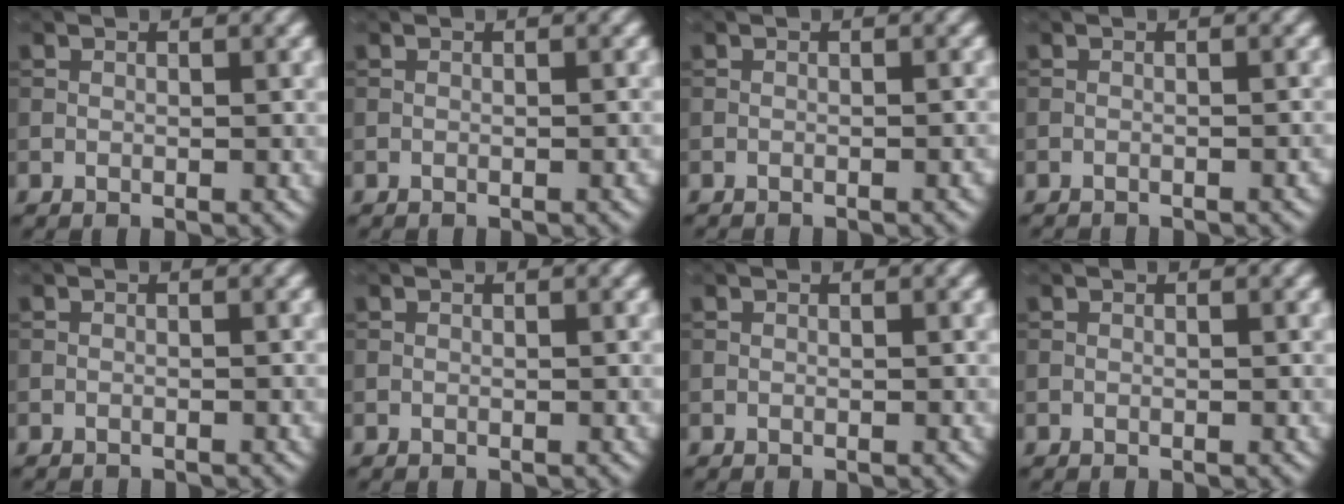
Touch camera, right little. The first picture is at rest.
{"total": 0.6, "force": [-0.5, 0.1, 0.3], "torque": [0.000, 0.001, -0.010]}
{"total": 1.5, "force": [-1.4, 0.3, 0.5], "torque": [0.004, -0.003, -0.023]}
{"total": 2.2, "force": [-2.1, 0.3, 0.5], "torque": [0.003, -0.003, -0.030]}
{"total": 1.4, "force": [-1.3, 0.2, 0.2], "torque": [0.005, -0.005, -0.022]}
{"total": 0.0}
{"total": 0.0}
{"total": 0.0}